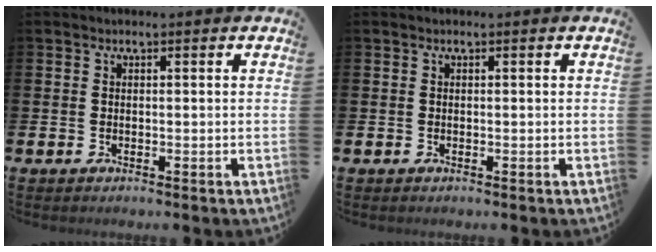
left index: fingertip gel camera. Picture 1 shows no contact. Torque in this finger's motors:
{"motor_torque": [-0.18, 0.05, 0.00, -0.01]}